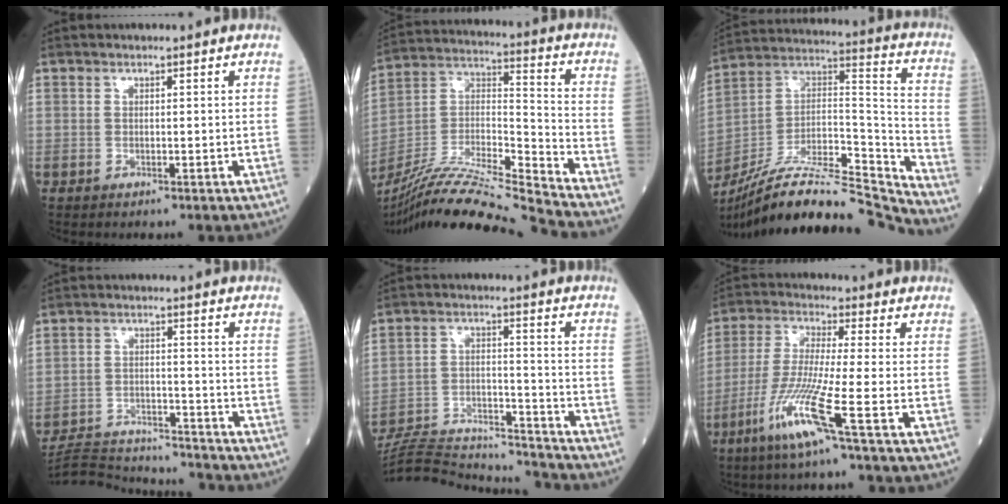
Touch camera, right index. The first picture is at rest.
{"total": 20.9, "force": [-19.2, -1.7, 8.1], "torque": [-0.174, -0.003, -0.342]}
{"total": 22.5, "force": [-20.9, 1.2, 8.1], "torque": [-0.151, 0.028, -0.354]}
{"total": 14.8, "force": [-14.6, 1.1, 2.3], "torque": [-0.043, 0.010, -0.218]}
{"total": 18.8, "force": [-18.3, 1.9, 3.4], "torque": [-0.081, 0.017, -0.283]}
{"total": 10.6, "force": [-5.2, -1.4, 9.2], "torque": [-0.188, -0.025, -0.108]}